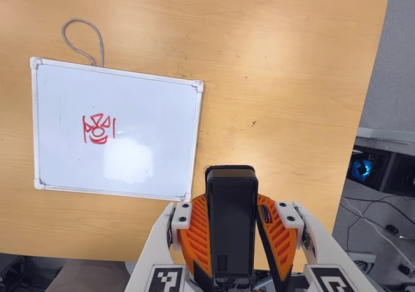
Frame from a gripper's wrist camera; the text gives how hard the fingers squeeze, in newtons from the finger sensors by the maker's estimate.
{"total": 6.4, "left": 5.2, "right": 7.5}